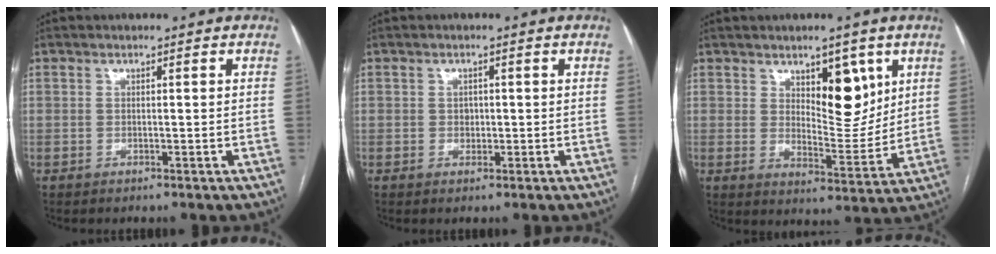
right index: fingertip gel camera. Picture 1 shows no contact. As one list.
[{"total": 1.3, "force": [0.0, 1.1, 0.7], "torque": [-0.009, 0.002, 0.002]}, {"total": 8.7, "force": [4.1, 3.6, 6.8], "torque": [-0.096, -0.004, 0.070]}]